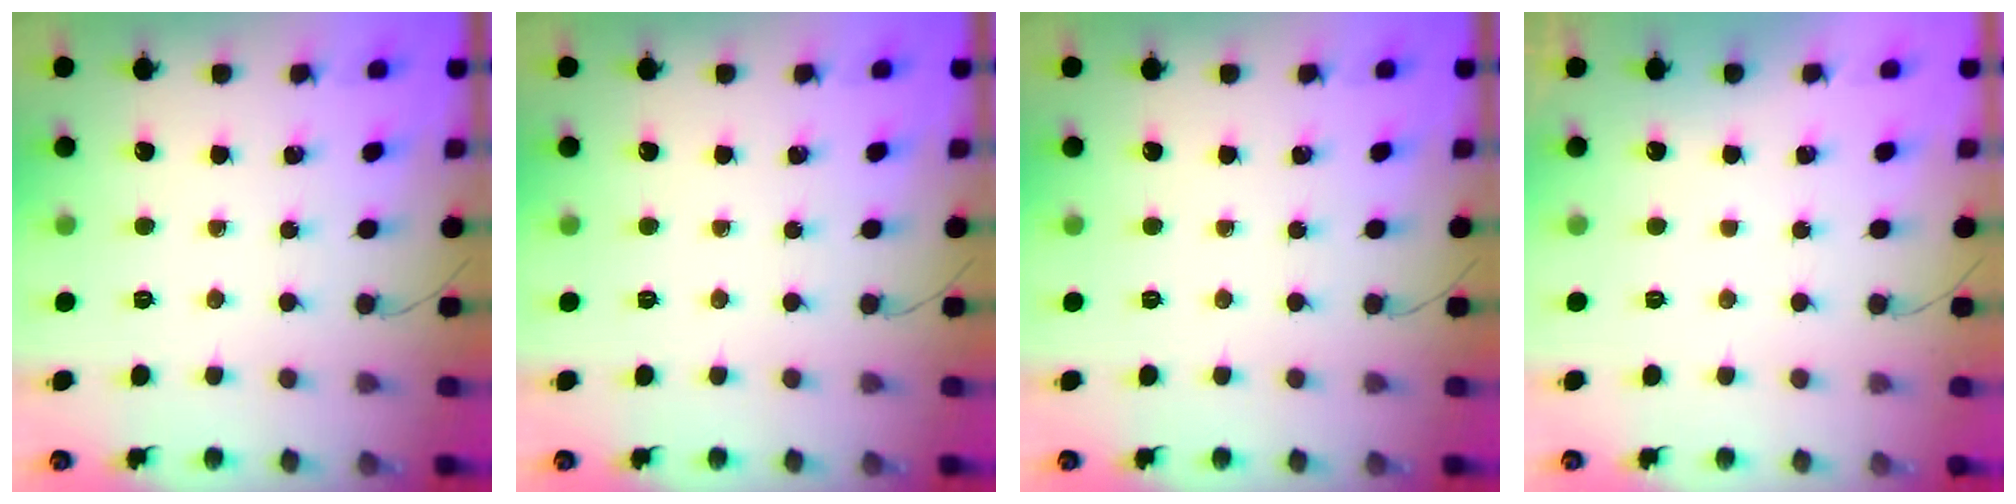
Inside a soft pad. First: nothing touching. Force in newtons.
{"total": 0.0}
{"total": 0.0}
{"total": 2.9, "press": 2.9, "slide": 0.1}